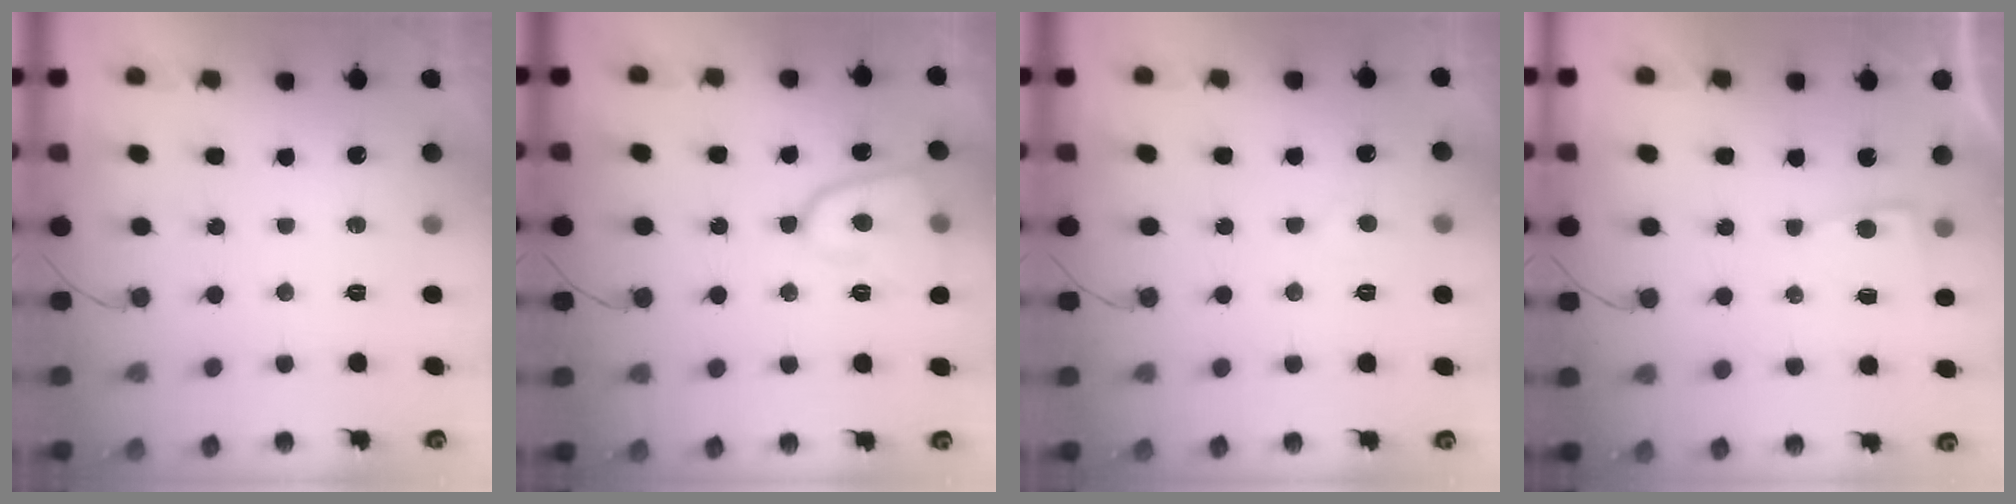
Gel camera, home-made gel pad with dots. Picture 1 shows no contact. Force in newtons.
{"total": 9.6, "press": 9.6, "slide": 1.1}
{"total": 2.9, "press": 2.9, "slide": 0.3}
{"total": 1.8, "press": 1.8, "slide": 0.2}